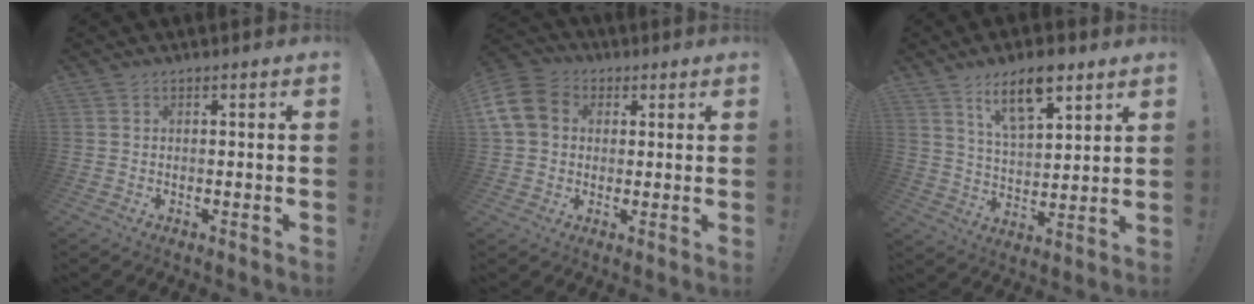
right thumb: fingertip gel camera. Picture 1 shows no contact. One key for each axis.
{"total": 9.1, "fx": 0.9, "fy": 7.9, "fz": 4.6, "tx": -0.083, "ty": 0.011, "tz": 0.022}
{"total": 11.9, "fx": 7.8, "fy": 5.1, "fz": 7.4, "tx": -0.116, "ty": -0.037, "tz": 0.136}